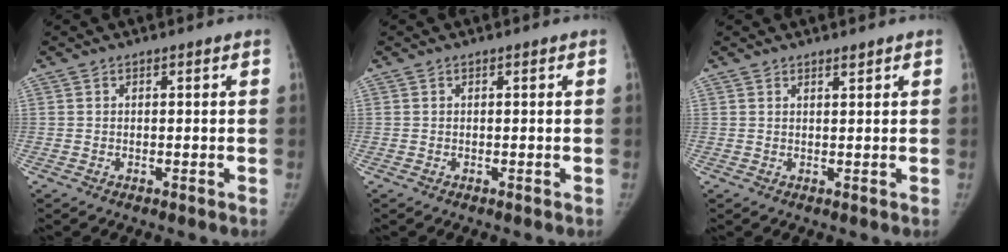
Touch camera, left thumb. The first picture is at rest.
{"total": 0.0}
{"total": 0.8, "force": [0.8, 0.1, 0.3], "torque": [-0.005, -0.007, 0.013]}